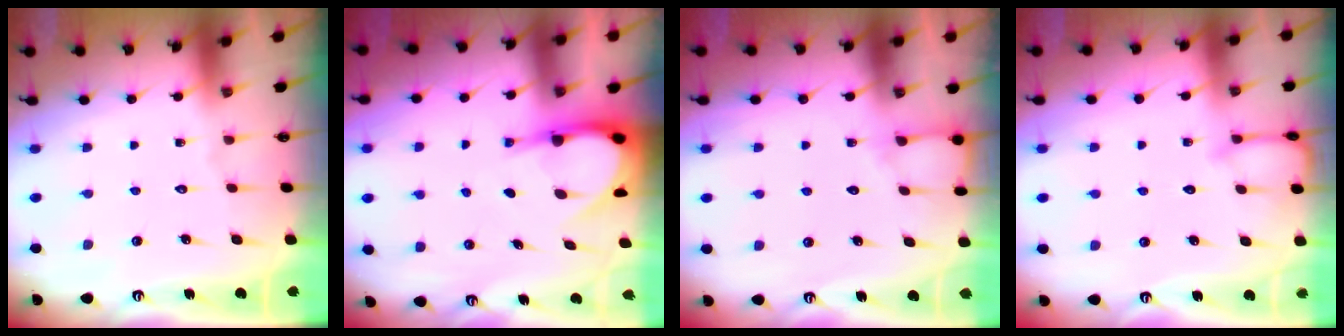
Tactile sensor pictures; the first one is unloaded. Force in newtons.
{"total": 6.5, "press": 6.4, "slide": 0.8}
{"total": 4.8, "press": 4.8, "slide": 0.4}
{"total": 4.8, "press": 4.8, "slide": 0.5}